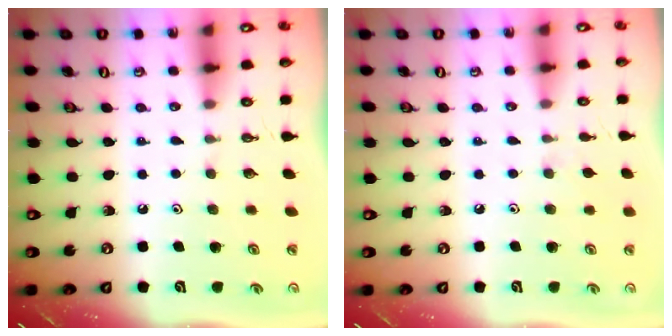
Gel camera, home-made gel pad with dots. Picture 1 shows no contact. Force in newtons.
{"total": 2.7, "press": 2.6, "slide": 0.5}